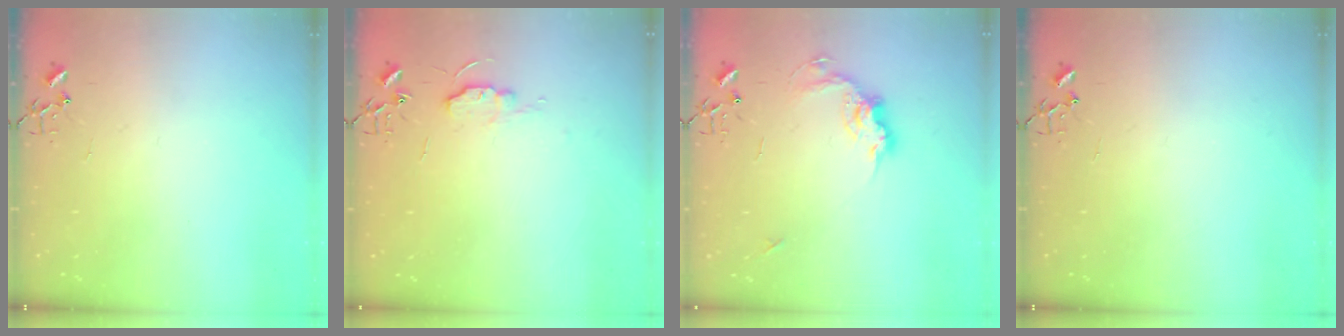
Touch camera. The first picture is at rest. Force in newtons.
{"total": 7.0, "press": 7.0, "slide": 0.8}
{"total": 10.8, "press": 10.8, "slide": 0.5}
{"total": 0.0}